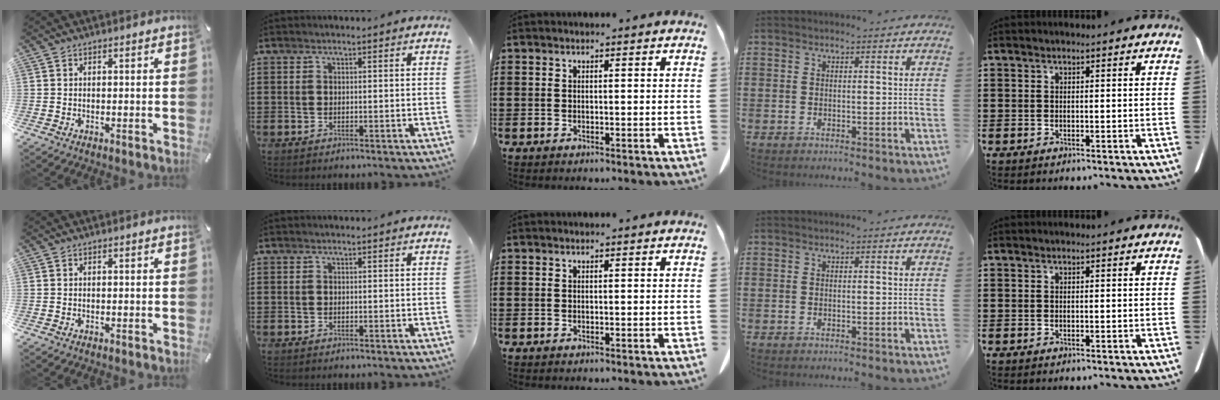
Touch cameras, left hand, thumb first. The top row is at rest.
{}